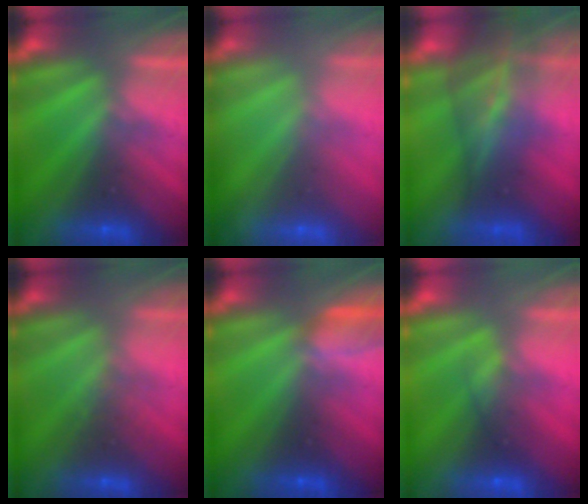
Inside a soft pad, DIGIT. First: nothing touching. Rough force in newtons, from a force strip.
{"total": 1.3}
{"total": 9.7}
{"total": 2.2}
{"total": 3.8}
{"total": 3.0}